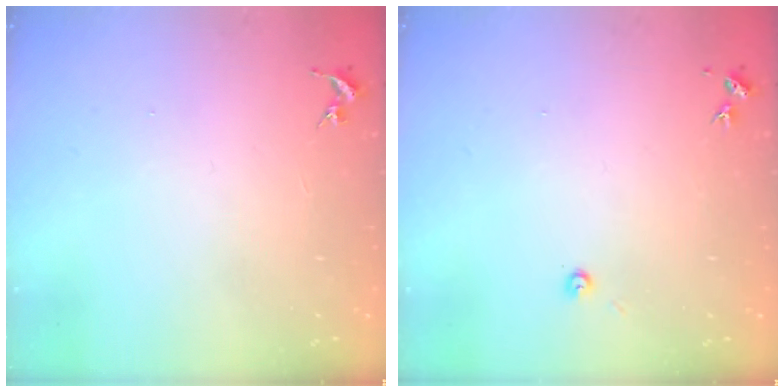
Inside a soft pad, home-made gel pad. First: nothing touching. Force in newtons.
{"total": 2.7, "press": 2.7, "slide": 0.2}